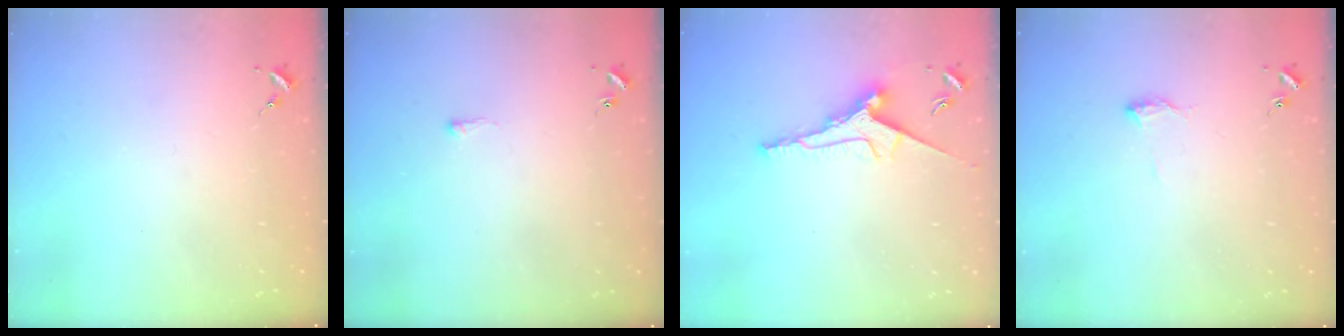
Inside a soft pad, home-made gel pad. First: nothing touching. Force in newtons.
{"total": 1.5, "press": 1.5, "slide": 0.4}
{"total": 9.5, "press": 9.5, "slide": 0.6}
{"total": 5.7, "press": 5.7, "slide": 0.7}